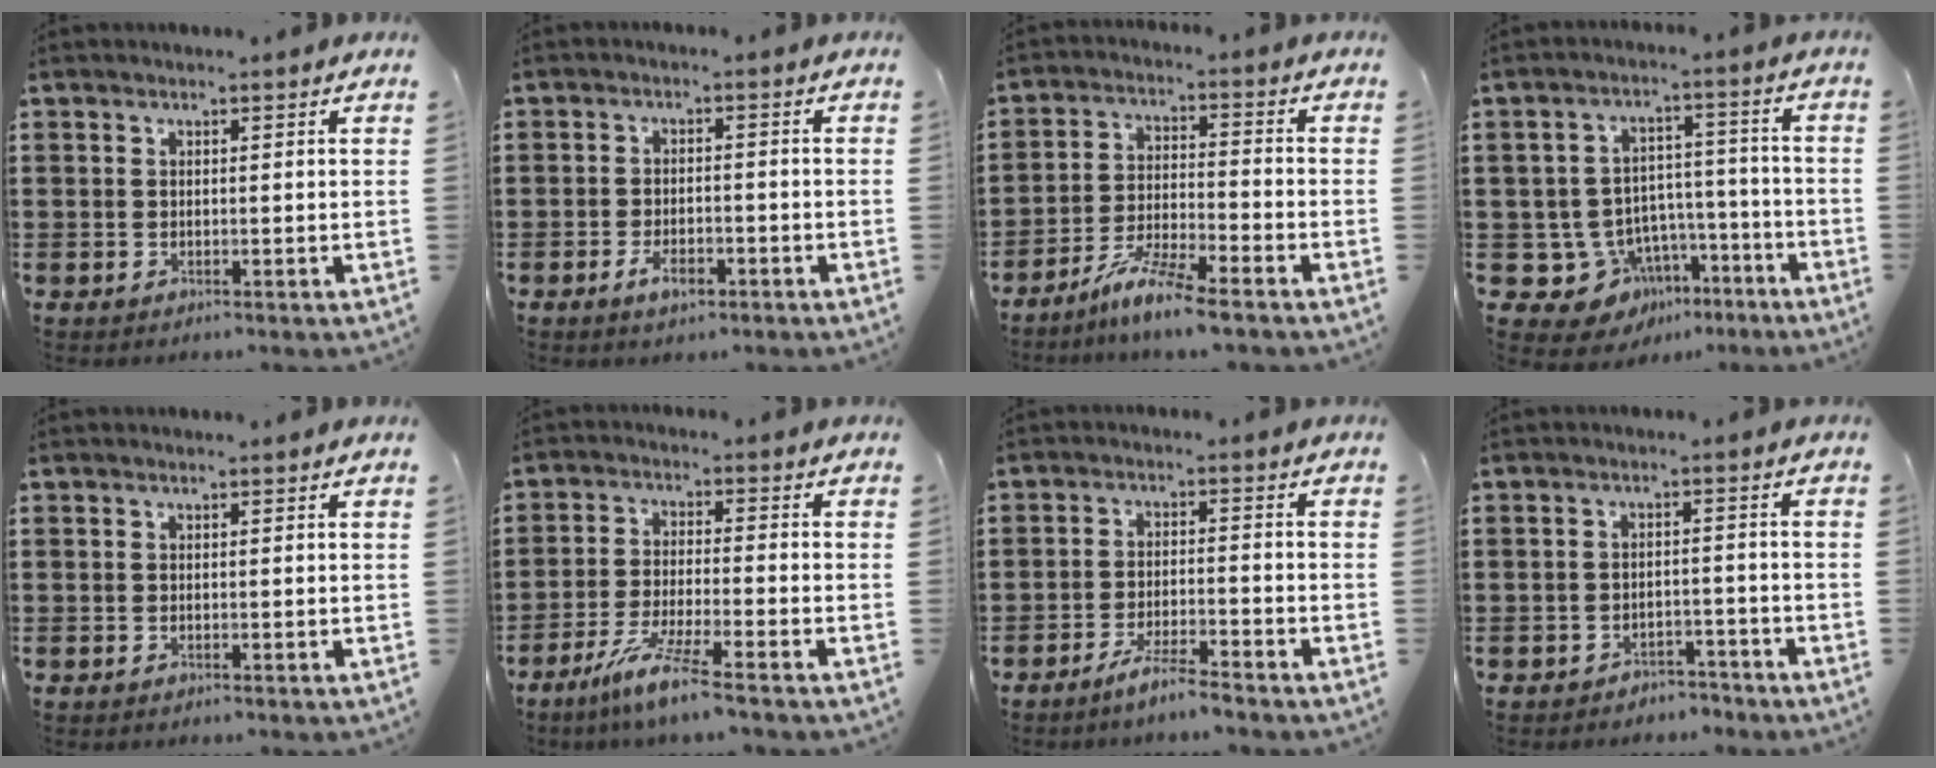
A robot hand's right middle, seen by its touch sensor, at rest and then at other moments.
{"total": 3.6, "force": [-2.1, 1.4, 2.5], "torque": [-0.050, 0.001, -0.040]}
{"total": 6.9, "force": [-6.0, -0.3, 3.5], "torque": [-0.073, -0.012, -0.115]}
{"total": 7.5, "force": [-4.0, 6.2, 1.3], "torque": [-0.050, 0.020, -0.069]}
{"total": 0.0}
{"total": 6.7, "force": [-5.2, -0.1, 4.3], "torque": [-0.088, -0.011, -0.097]}
{"total": 4.3, "force": [-3.8, -0.1, 1.9], "torque": [-0.039, -0.001, -0.074]}
{"total": 2.7, "force": [-2.7, 0.5, -0.2], "torque": [-0.005, 0.002, -0.059]}